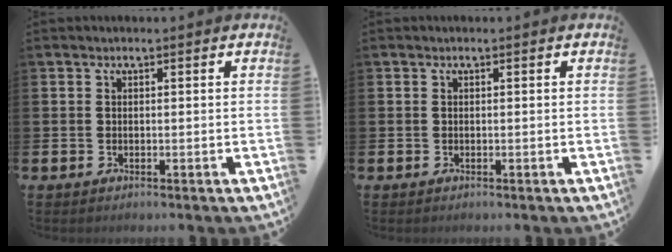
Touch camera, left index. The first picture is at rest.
{"total": 0.0}